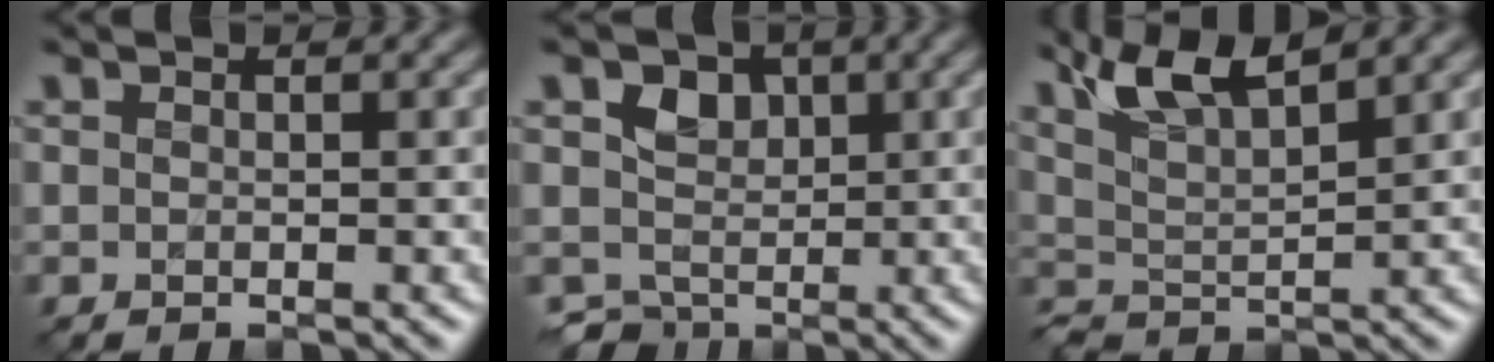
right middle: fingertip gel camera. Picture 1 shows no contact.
{"total": 3.9, "force": [0.4, 3.5, 1.7], "torque": [-0.027, -0.006, 0.005]}
{"total": 5.6, "force": [4.1, 1.4, 3.6], "torque": [-0.072, 0.013, 0.078]}